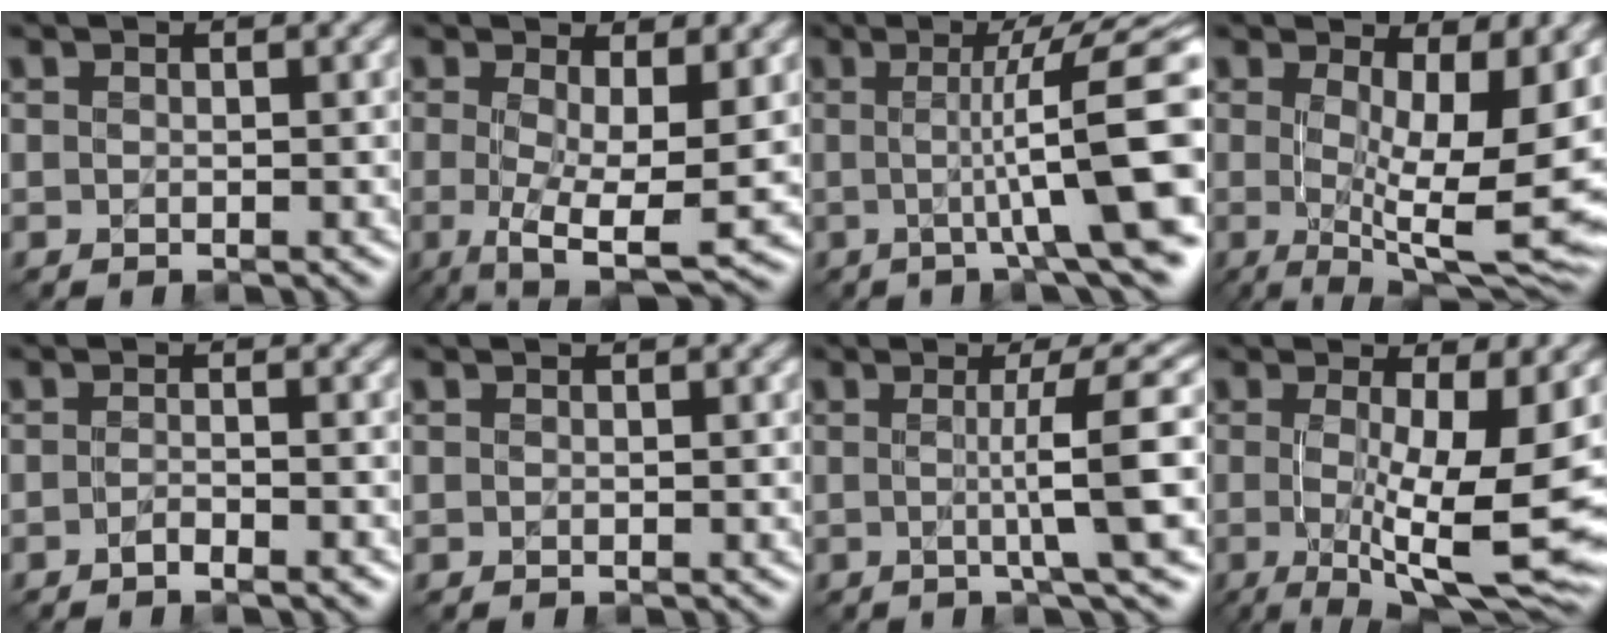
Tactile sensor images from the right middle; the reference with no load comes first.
{"total": 6.9, "force": [-0.5, 1.6, 6.7], "torque": [-0.111, -0.014, -0.007]}
{"total": 12.2, "force": [-0.3, 2.3, 12.0], "torque": [-0.136, 0.008, -0.012]}
{"total": 10.2, "force": [0.0, 2.6, 9.9], "torque": [-0.144, -0.014, 0.001]}
{"total": 1.5, "force": [-1.1, 0.3, 1.0], "torque": [-0.018, 0.003, -0.024]}
{"total": 0.0}
{"total": 6.4, "force": [0.1, 0.8, 6.3], "torque": [-0.093, 0.009, -0.001]}
{"total": 9.6, "force": [-1.1, 1.9, 9.3], "torque": [-0.144, -0.021, -0.014]}